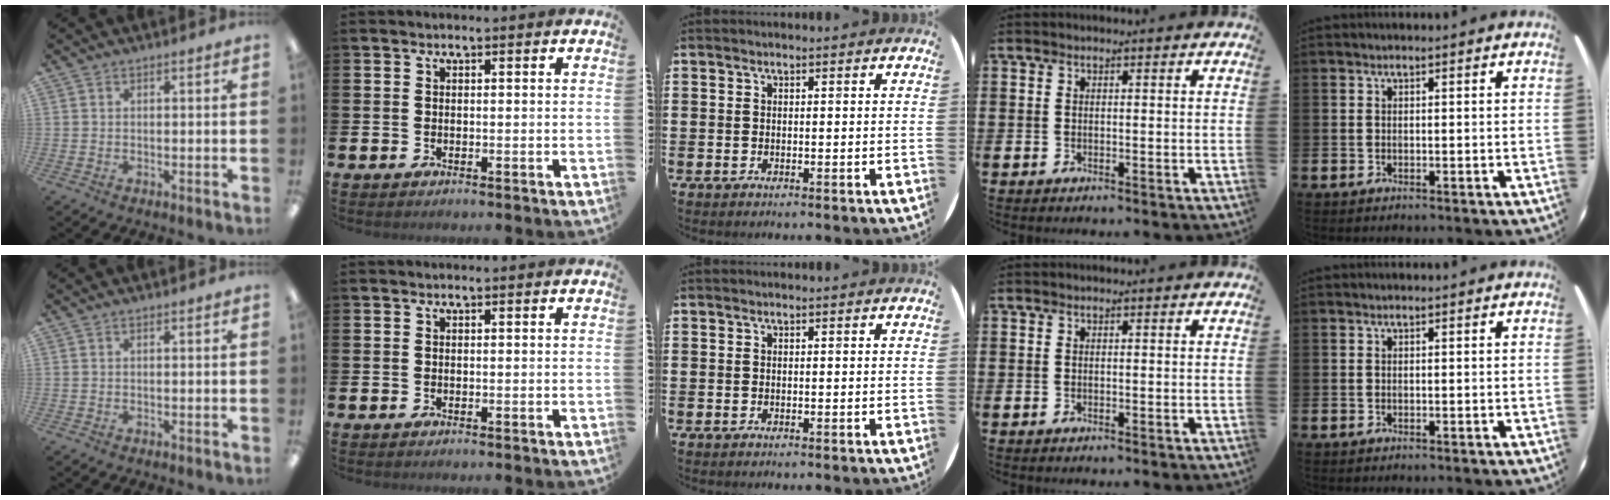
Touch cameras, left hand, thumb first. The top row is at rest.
{}